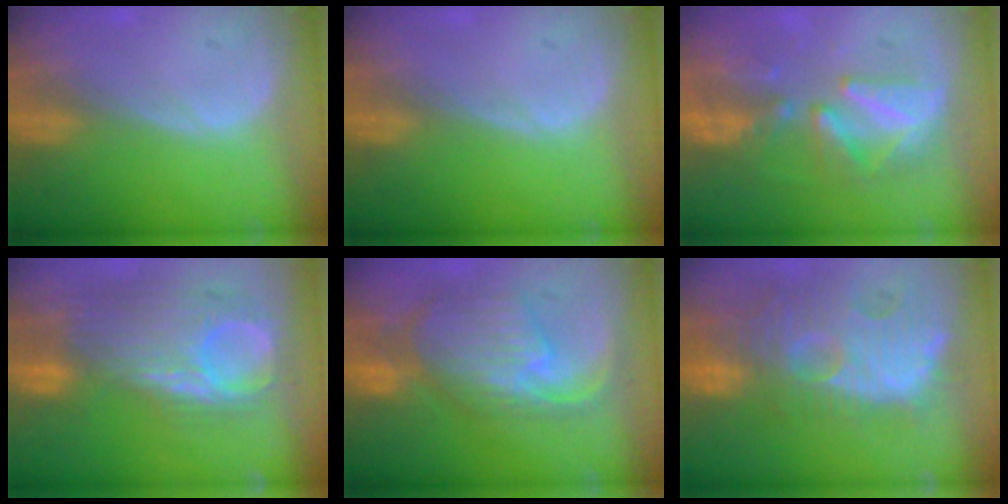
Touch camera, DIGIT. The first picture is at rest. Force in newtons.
{"total": 0.0}
{"total": 8.1, "press": 7.9, "slide": 1.9}
{"total": 11.3, "press": 10.5, "slide": 4.3}
{"total": 10.9, "press": 9.6, "slide": 5.2}
{"total": 13.5, "press": 12.3, "slide": 5.5}